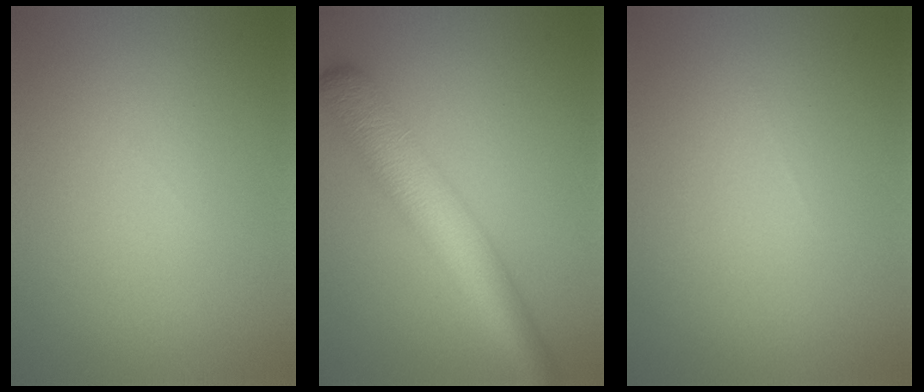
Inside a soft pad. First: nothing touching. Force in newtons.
{"total": 7.3, "press": 7.2, "slide": 0.3}
{"total": 0.0}